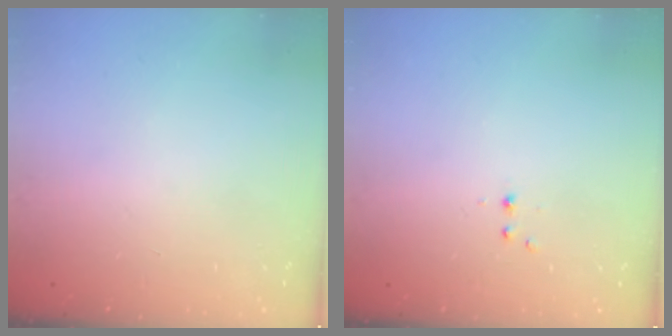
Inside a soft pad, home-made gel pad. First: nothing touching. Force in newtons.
{"total": 2.2, "press": 1.9, "slide": 1.2}